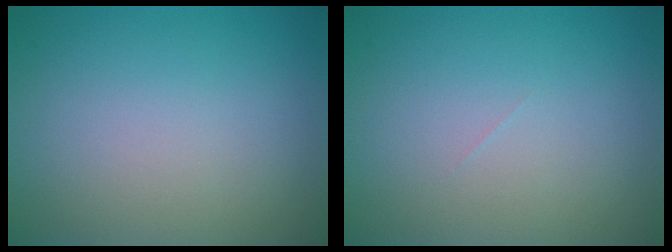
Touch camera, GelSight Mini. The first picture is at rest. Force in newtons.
{"total": 0.0}